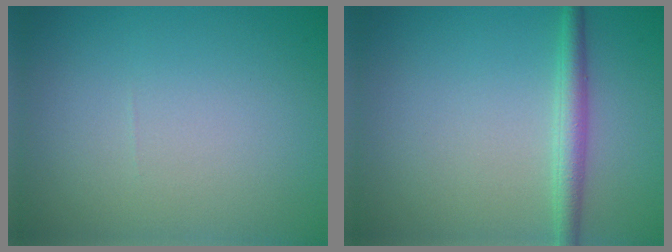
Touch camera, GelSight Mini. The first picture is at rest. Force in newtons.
{"total": 2.4, "press": 2.4, "slide": 0.1}